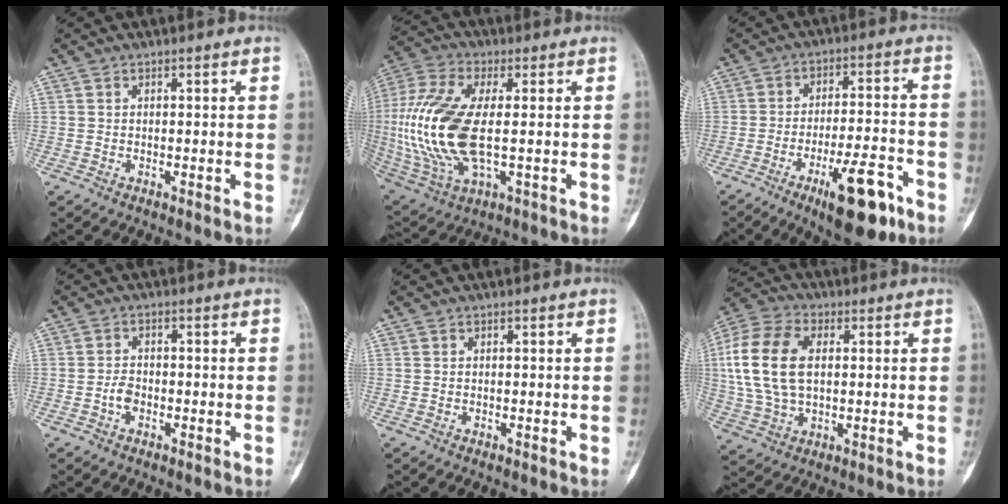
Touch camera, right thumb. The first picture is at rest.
{"total": 19.9, "force": [-0.5, 8.9, 17.8], "torque": [-0.406, -0.005, -0.002]}
{"total": 13.3, "force": [-7.3, 4.1, 10.4], "torque": [-0.151, 0.041, -0.107]}
{"total": 2.5, "force": [-0.9, 1.6, 1.6], "torque": [-0.026, 0.009, -0.021]}
{"total": 0.0}
{"total": 15.6, "force": [2.2, 9.5, 12.1], "torque": [-0.254, 0.012, 0.040]}